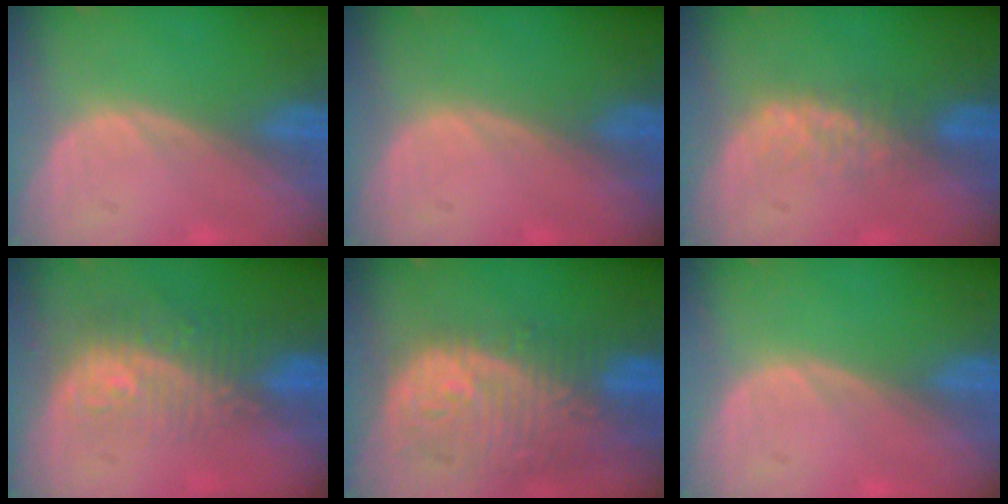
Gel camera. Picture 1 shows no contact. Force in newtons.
{"total": 0.0}
{"total": 3.2, "press": 3.2, "slide": 0.5}
{"total": 9.7, "press": 8.1, "slide": 5.3}
{"total": 12.3, "press": 10.8, "slide": 5.9}
{"total": 0.0}